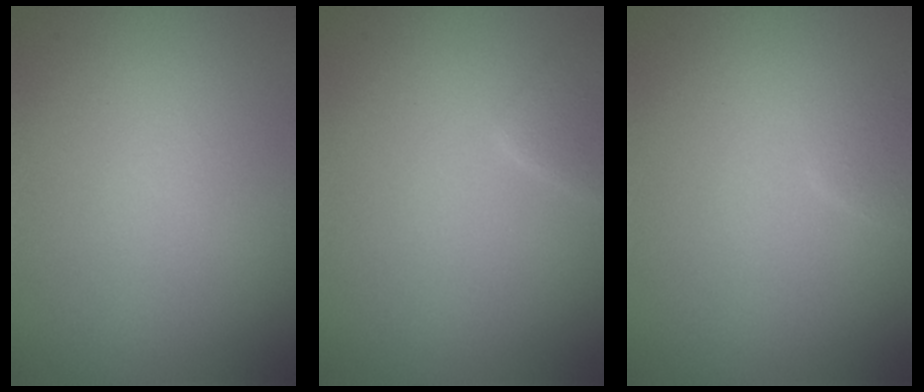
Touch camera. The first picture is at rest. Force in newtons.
{"total": 1.6, "press": 1.6, "slide": 0.1}
{"total": 1.1, "press": 1.1, "slide": 0.1}